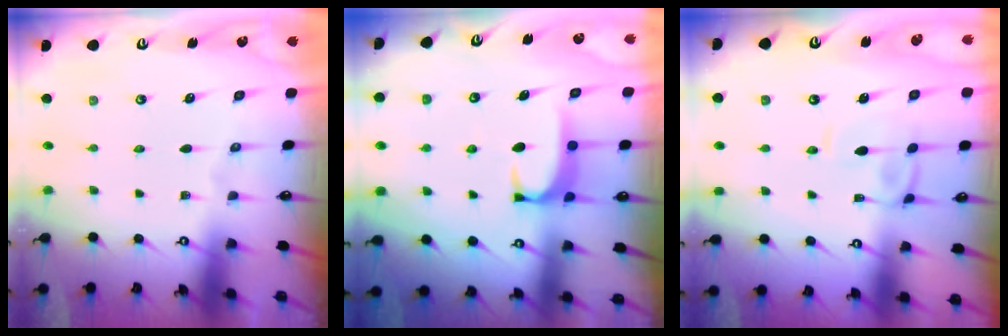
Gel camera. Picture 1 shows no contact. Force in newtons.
{"total": 2.0, "press": 1.9, "slide": 0.5}
{"total": 1.0, "press": 1.0, "slide": 0.2}